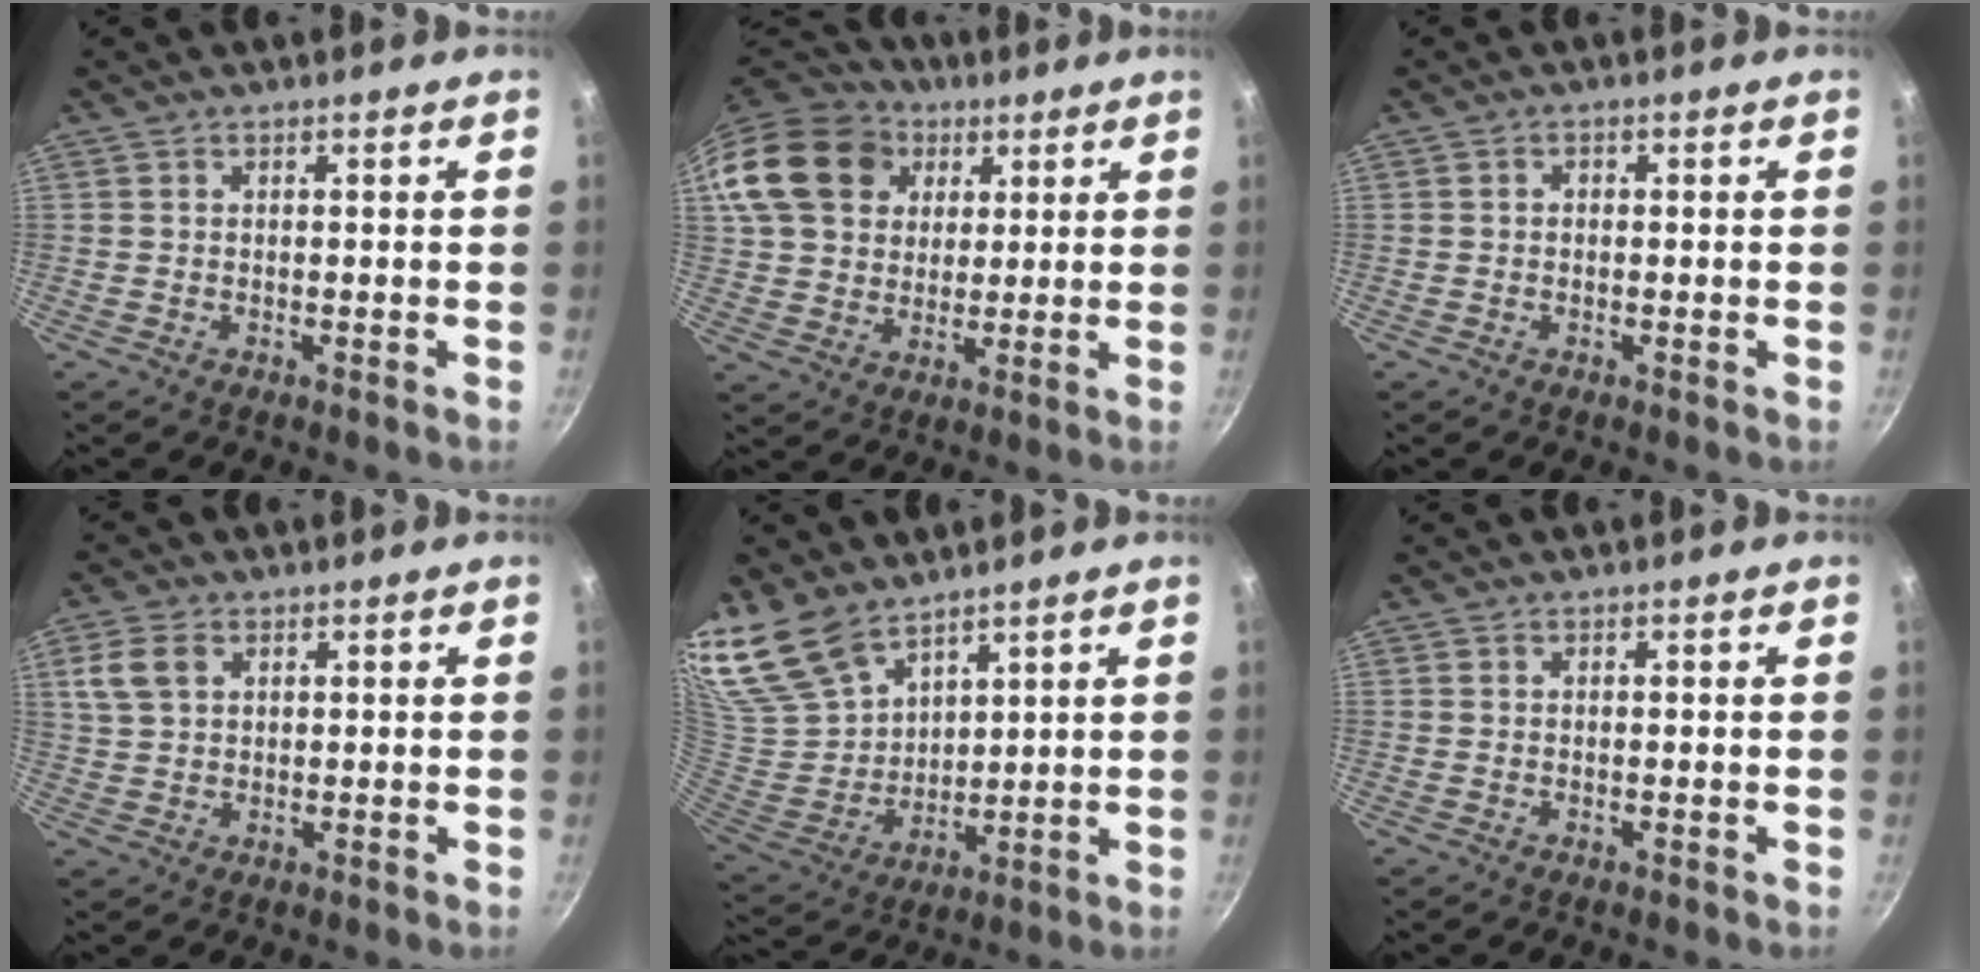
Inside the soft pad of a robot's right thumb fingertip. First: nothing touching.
{"total": 17.9, "force": [6.7, 14.2, 8.7], "torque": [-0.161, 0.016, 0.118]}
{"total": 1.0, "force": [-0.1, 0.8, 0.5], "torque": [-0.008, 0.006, -0.002]}
{"total": 4.6, "force": [2.1, 3.1, 2.8], "torque": [-0.052, 0.000, 0.042]}
{"total": 14.5, "force": [11.6, 6.9, 5.3], "torque": [-0.096, -0.057, 0.254]}
{"total": 0.0}